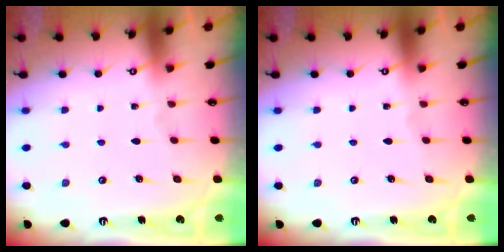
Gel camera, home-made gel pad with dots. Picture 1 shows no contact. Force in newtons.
{"total": 0.0}